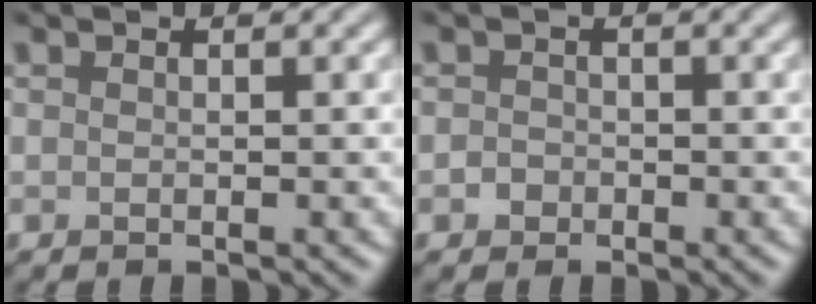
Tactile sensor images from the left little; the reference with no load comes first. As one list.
[{"total": 1.0, "force": [-0.4, 0.8, 0.2], "torque": [0.001, -0.001, -0.011]}]